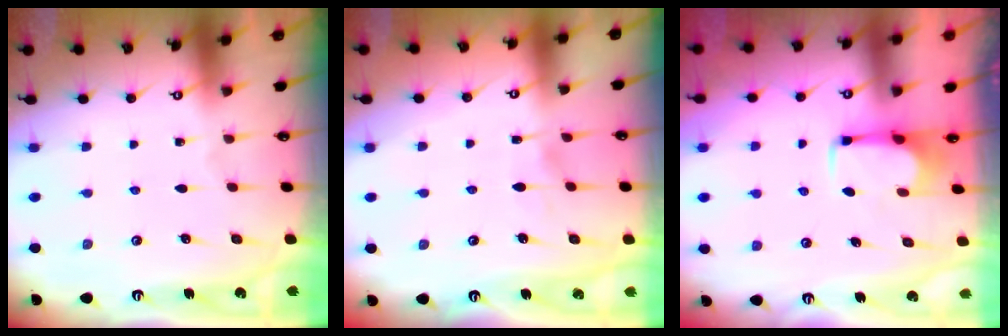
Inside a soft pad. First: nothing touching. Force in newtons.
{"total": 3.4, "press": 3.4, "slide": 0.4}
{"total": 2.9, "press": 2.9, "slide": 0.5}